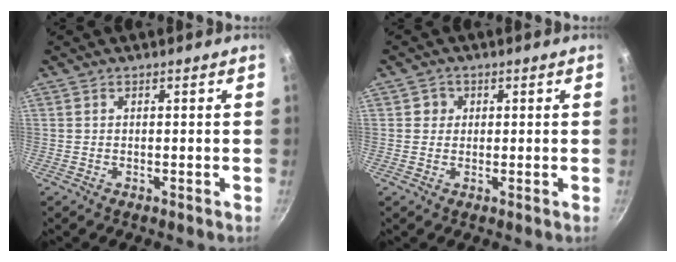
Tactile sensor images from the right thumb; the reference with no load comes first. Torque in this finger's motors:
{"motor_torque": [0.27, 0.01, 0.32, -0.18, -0.01]}